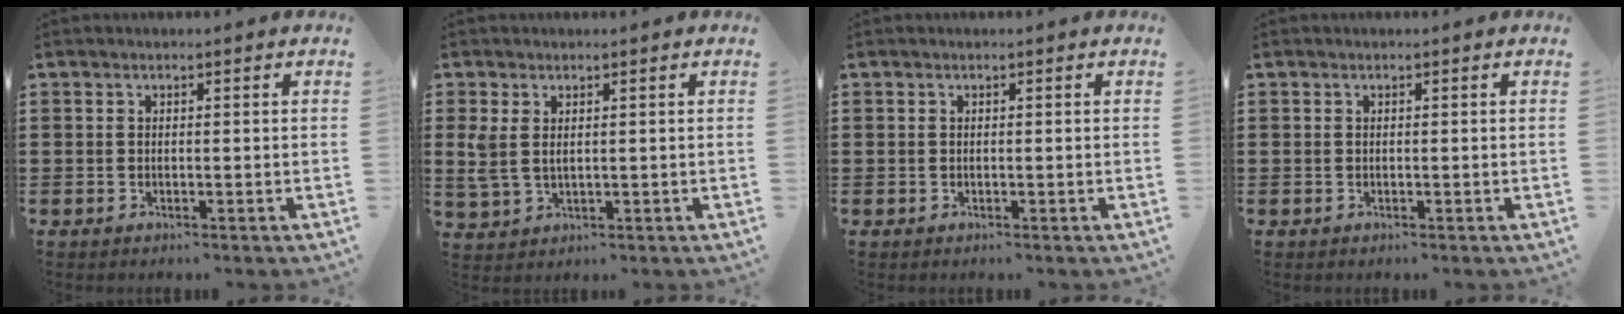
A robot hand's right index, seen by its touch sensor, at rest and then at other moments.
{"total": 3.1, "force": [1.0, 1.7, 2.4], "torque": [-0.067, 0.001, 0.013]}
{"total": 0.0}
{"total": 0.0}